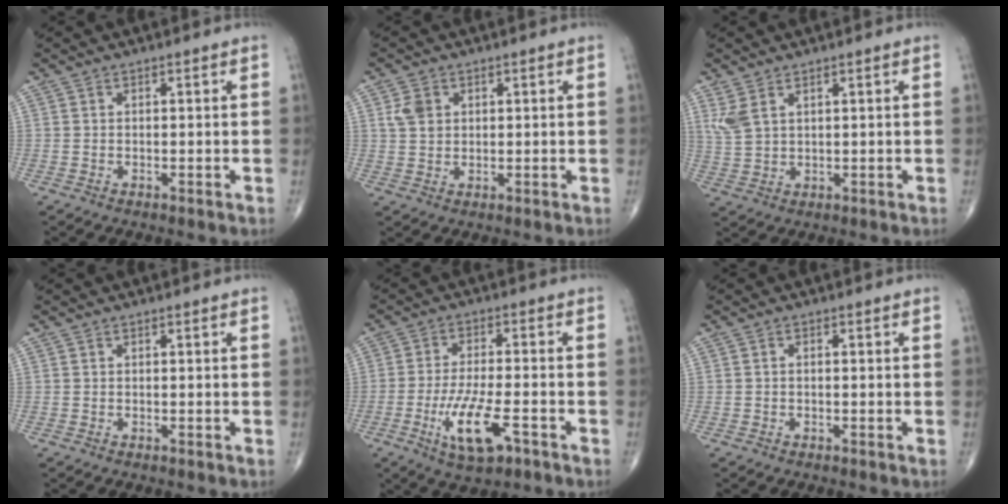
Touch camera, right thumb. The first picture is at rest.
{"total": 3.7, "force": [1.2, 2.9, 2.0], "torque": [-0.024, 0.001, 0.027]}
{"total": 4.1, "force": [2.3, 2.0, 2.7], "torque": [-0.060, -0.001, 0.059]}
{"total": 0.0}
{"total": 10.2, "force": [-4.5, 3.2, 8.6], "torque": [-0.167, 0.008, -0.075]}
{"total": 0.5, "force": [-0.2, 0.3, 0.4], "torque": [-0.005, 0.001, -0.007]}